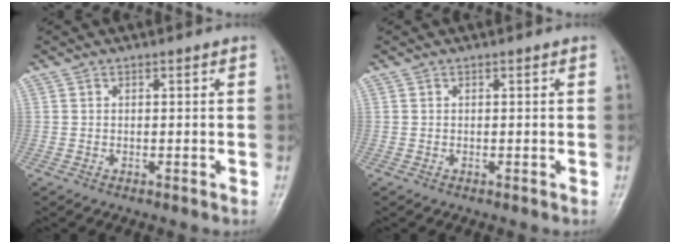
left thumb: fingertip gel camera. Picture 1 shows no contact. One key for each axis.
{"total": 0.0}